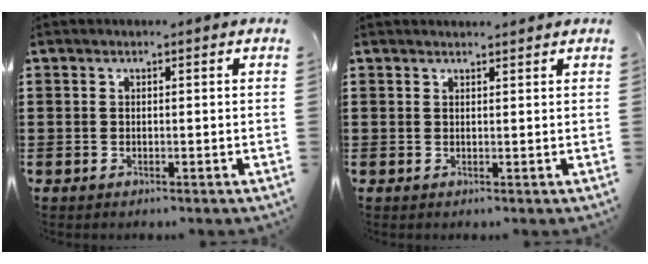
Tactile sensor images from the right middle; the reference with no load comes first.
{"total": 1.2, "force": [1.2, 0.0, 0.2], "torque": [0.002, -0.004, 0.020]}